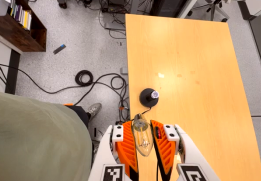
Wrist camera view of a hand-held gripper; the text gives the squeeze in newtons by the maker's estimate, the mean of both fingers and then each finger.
{"total": 20.7, "left": 22.8, "right": 18.6}